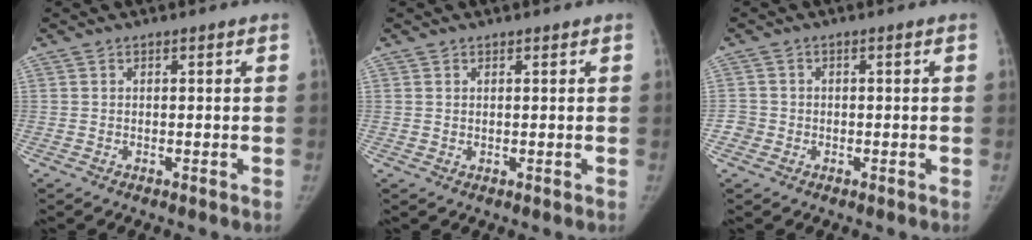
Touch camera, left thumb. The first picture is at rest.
{"total": 0.7, "force": [0.5, 0.5, -0.1], "torque": [0.014, -0.003, 0.004]}
{"total": 2.3, "force": [-0.8, 2.2, -0.1], "torque": [0.019, 0.011, -0.021]}